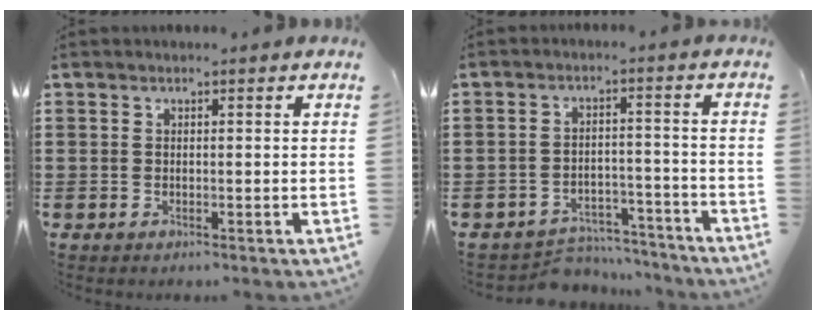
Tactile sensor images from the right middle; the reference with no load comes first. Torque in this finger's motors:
{"motor_torque": [0.09, 0.13, 0.02, 0.00]}